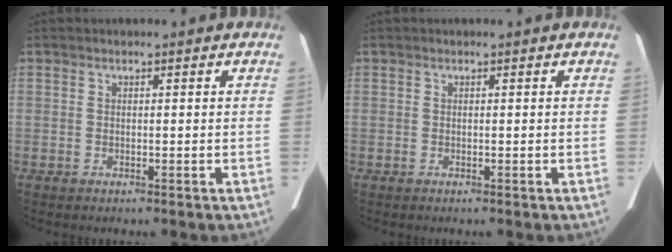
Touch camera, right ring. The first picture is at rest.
{"total": 0.0}